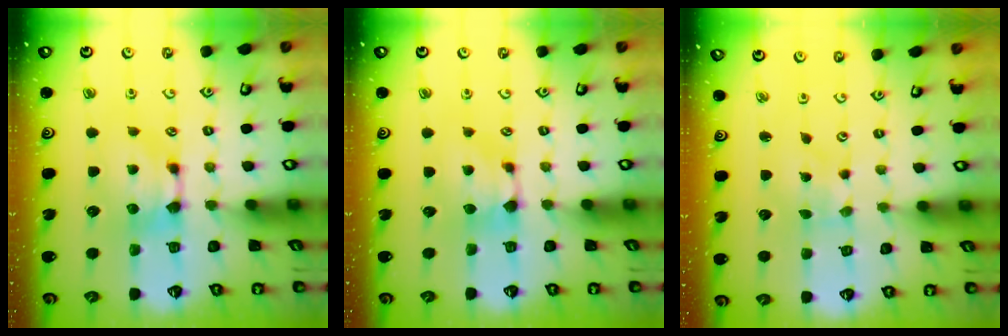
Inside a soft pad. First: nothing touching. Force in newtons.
{"total": 0.8, "press": 0.4, "slide": 0.6}
{"total": 5.5, "press": 5.5, "slide": 0.5}